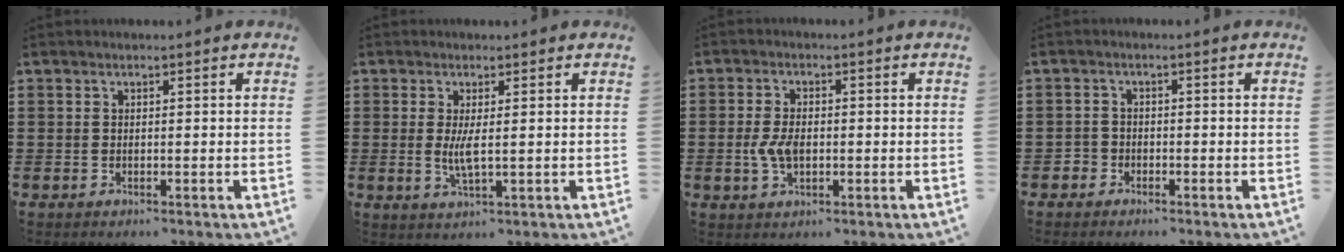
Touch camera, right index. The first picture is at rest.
{"total": 3.3, "force": [0.3, 0.6, 3.3], "torque": [-0.061, -0.005, 0.006]}
{"total": 4.6, "force": [-0.5, 2.7, 3.7], "torque": [-0.085, 0.003, -0.013]}
{"total": 1.8, "force": [-1.3, 1.2, 0.0], "torque": [-0.004, 0.004, -0.030]}